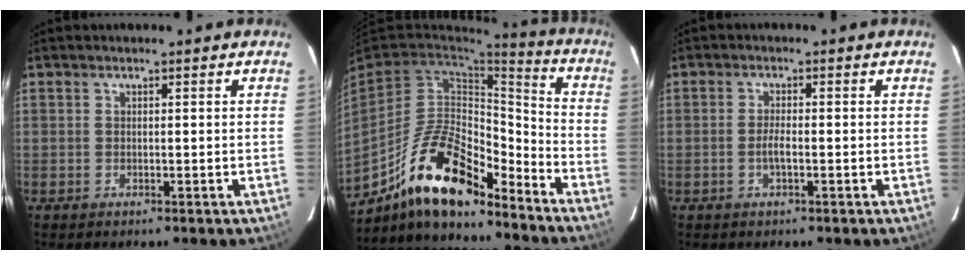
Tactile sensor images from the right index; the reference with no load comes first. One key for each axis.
{"total": 18.1, "fx": -12.9, "fy": 6.2, "fz": 11.0, "tx": -0.218, "ty": 0.006, "tz": -0.234}
{"total": 2.0, "fx": -0.8, "fy": 0.4, "fz": 1.8, "tx": -0.036, "ty": -0.002, "tz": -0.015}